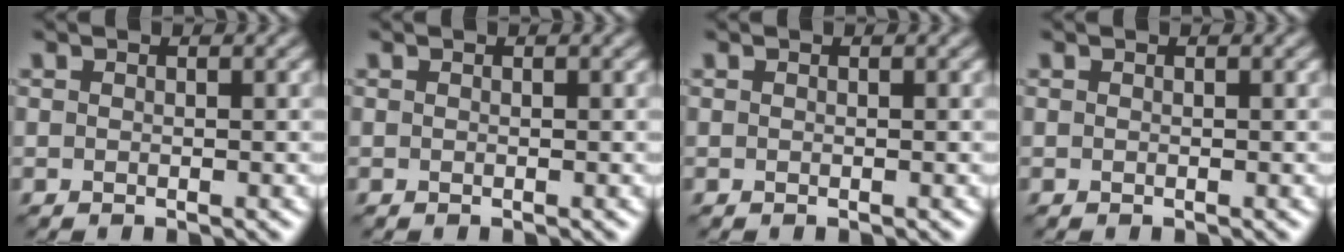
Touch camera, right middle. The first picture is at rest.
{"total": 0.0}
{"total": 0.0}
{"total": 0.0}